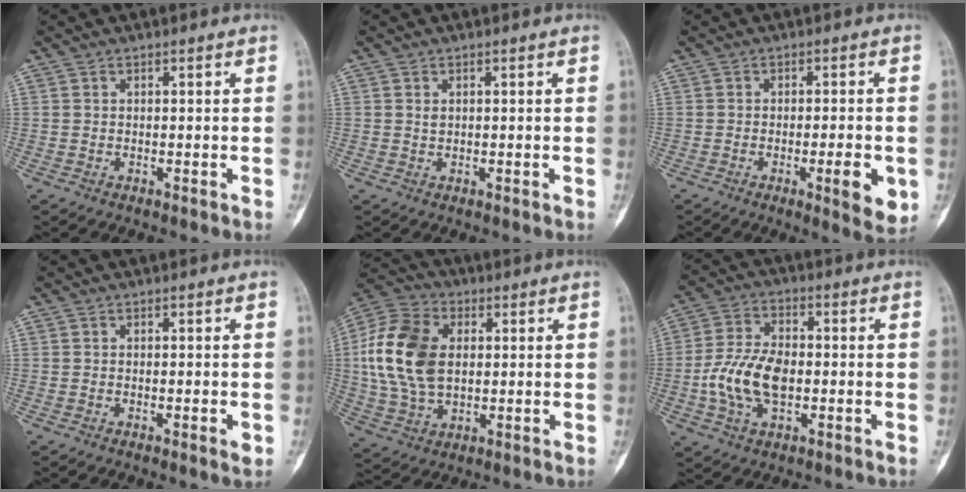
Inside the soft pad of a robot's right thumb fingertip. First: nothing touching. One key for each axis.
{"total": 0.7, "fx": 0.3, "fy": 0.5, "fz": 0.5, "tx": -0.005, "ty": 0.002, "tz": 0.006}
{"total": 7.2, "fx": -2.0, "fy": 1.8, "fz": 6.7, "tx": -0.086, "ty": -0.007, "tz": -0.024}
{"total": 1.9, "fx": -0.4, "fy": 0.4, "fz": 1.8, "tx": -0.031, "ty": -0.005, "tz": -0.007}
{"total": 16.8, "fx": 1.9, "fy": 11.3, "fz": 12.4, "tx": -0.239, "ty": 0.010, "tz": 0.035}
{"total": 11.7, "fx": -1.7, "fy": 6.8, "fz": 9.4, "tx": -0.183, "ty": 0.016, "tz": -0.034}